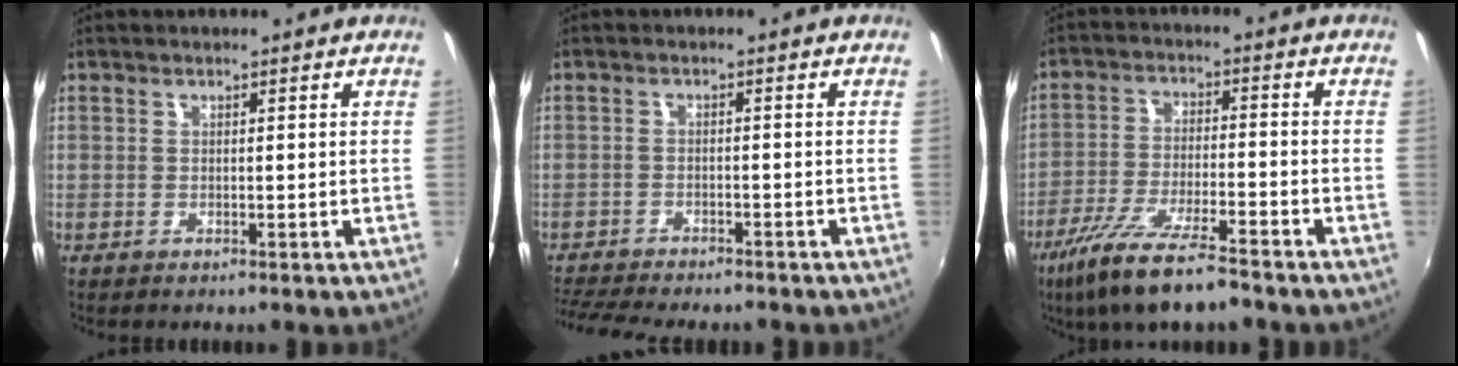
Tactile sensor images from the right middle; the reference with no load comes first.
{"total": 9.8, "force": [-8.9, 1.6, 3.7], "torque": [-0.098, -0.020, -0.142]}
{"total": 12.8, "force": [-9.6, 1.8, 8.3], "torque": [-0.174, -0.032, -0.171]}